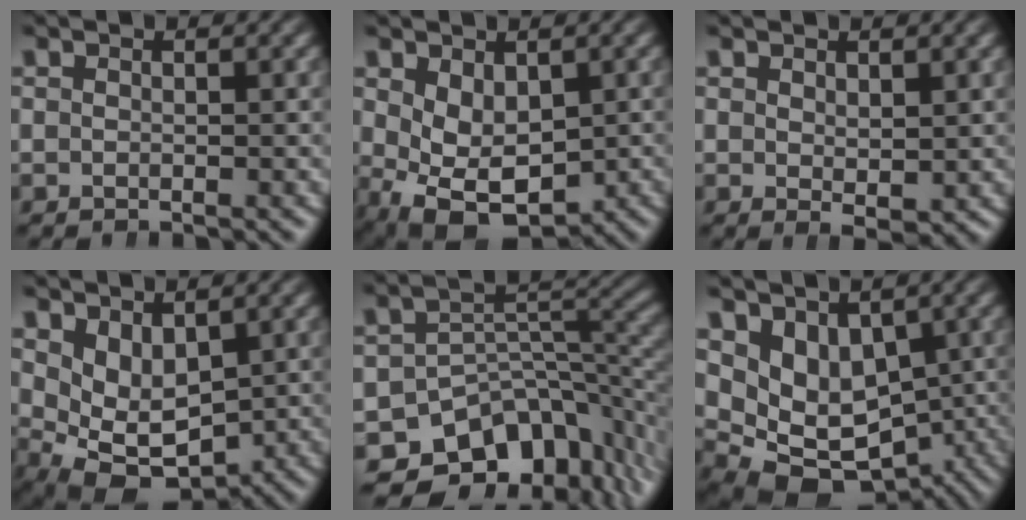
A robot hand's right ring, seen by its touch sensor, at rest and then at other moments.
{"total": 9.0, "force": [-3.1, 6.5, 5.4], "torque": [-0.115, -0.060, -0.025]}
{"total": 1.5, "force": [0.4, 0.2, 1.4], "torque": [-0.011, -0.014, 0.018]}
{"total": 8.6, "force": [-1.4, 6.6, 5.4], "torque": [-0.108, -0.042, -0.007]}
{"total": 13.9, "force": [-7.0, 9.4, 7.5], "torque": [-0.106, -0.037, -0.099]}
{"total": 13.8, "force": [-5.1, 10.5, 7.4], "torque": [-0.166, -0.074, -0.054]}